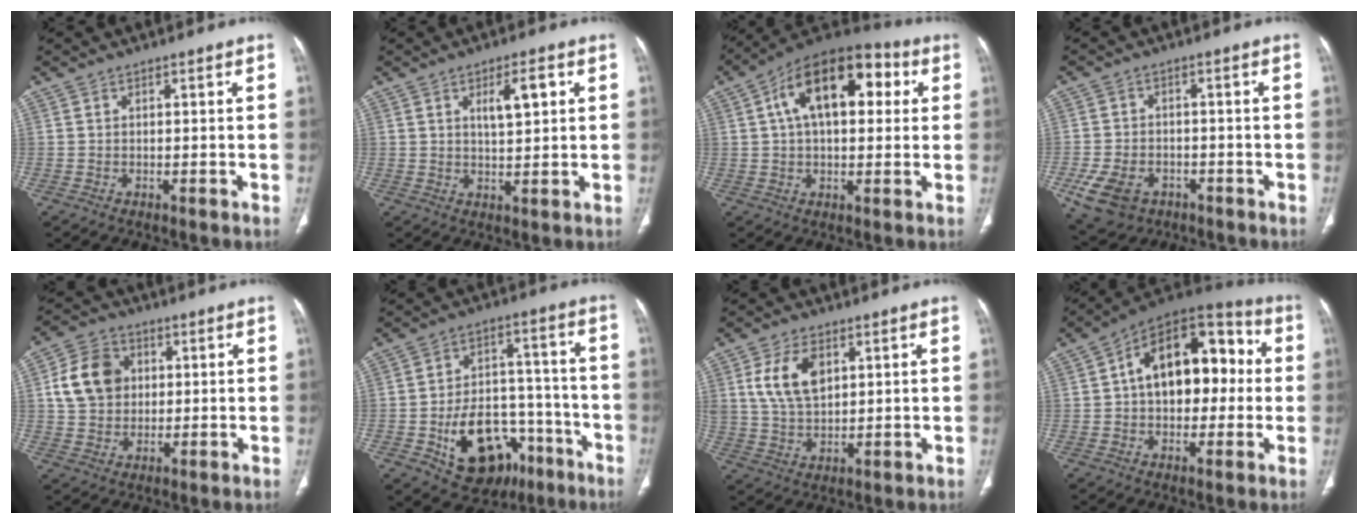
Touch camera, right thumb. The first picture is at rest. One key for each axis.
{"total": 5.6, "fx": 2.0, "fy": 2.0, "fz": 4.9, "tx": -0.075, "ty": -0.006, "tz": 0.036}
{"total": 18.9, "fx": 5.0, "fy": 10.4, "fz": 15.0, "tx": -0.211, "ty": 0.028, "tz": 0.067}
{"total": 9.6, "fx": -4.2, "fy": 6.9, "fz": 5.1, "tx": -0.103, "ty": 0.018, "tz": -0.061}
{"total": 11.0, "fx": 2.1, "fy": 9.0, "fz": 6.0, "tx": -0.091, "ty": 0.006, "tz": 0.034}
{"total": 18.4, "fx": -8.0, "fy": 12.2, "fz": 11.3, "tx": -0.139, "ty": 0.056, "tz": -0.107}
{"total": 10.1, "fx": 3.5, "fy": 6.1, "fz": 7.2, "tx": -0.127, "ty": -0.009, "tz": 0.074}
{"total": 20.3, "fx": 2.1, "fy": 12.5, "fz": 15.8, "tx": -0.200, "ty": 0.047, "tz": 0.025}